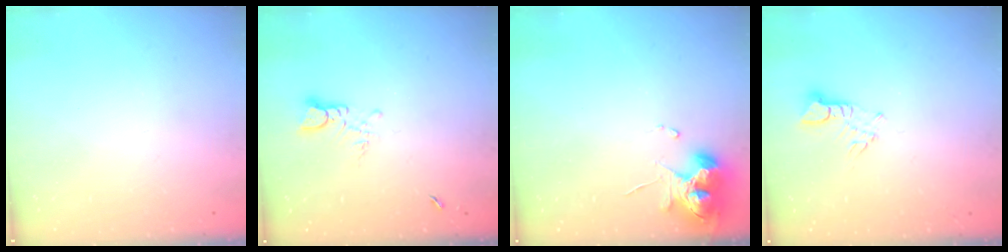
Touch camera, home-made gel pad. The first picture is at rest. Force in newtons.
{"total": 2.7, "press": 2.7, "slide": 0.3}
{"total": 12.2, "press": 12.1, "slide": 1.7}
{"total": 2.5, "press": 2.5, "slide": 0.4}